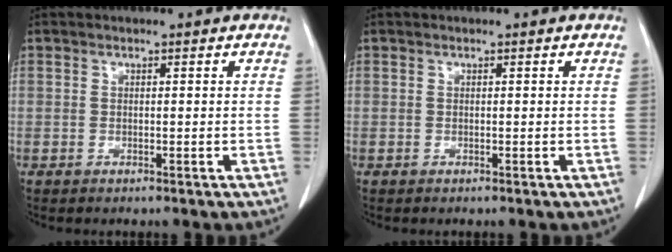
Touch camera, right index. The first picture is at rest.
{"total": 0.0}